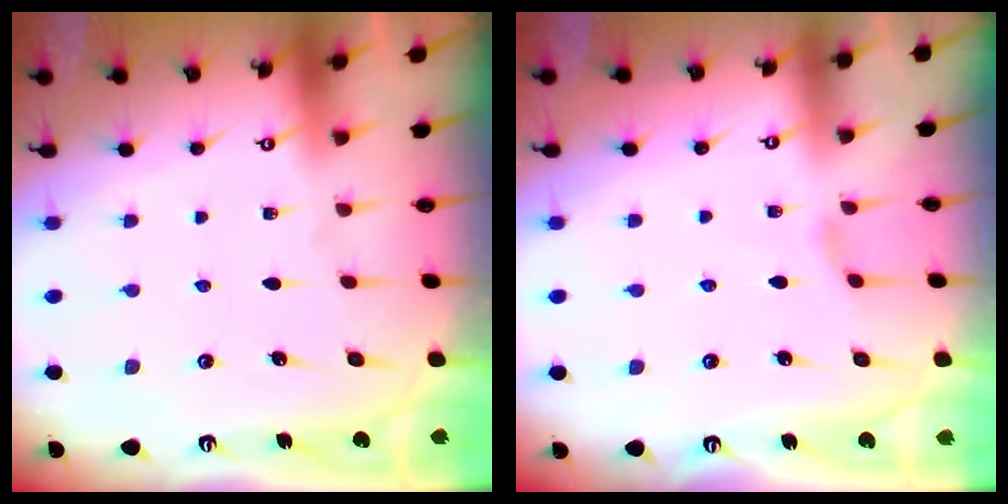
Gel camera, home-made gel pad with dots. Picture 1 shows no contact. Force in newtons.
{"total": 0.0}